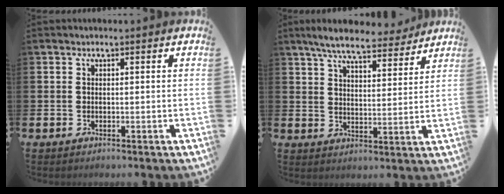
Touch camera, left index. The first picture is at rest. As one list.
[{"total": 7.7, "force": [6.9, 1.5, 2.9], "torque": [-0.065, -0.035, 0.119]}]